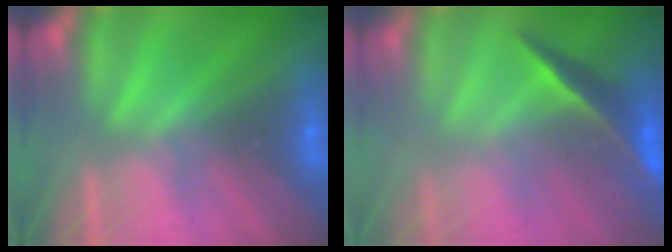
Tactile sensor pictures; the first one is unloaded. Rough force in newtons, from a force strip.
{"total": 1.9}